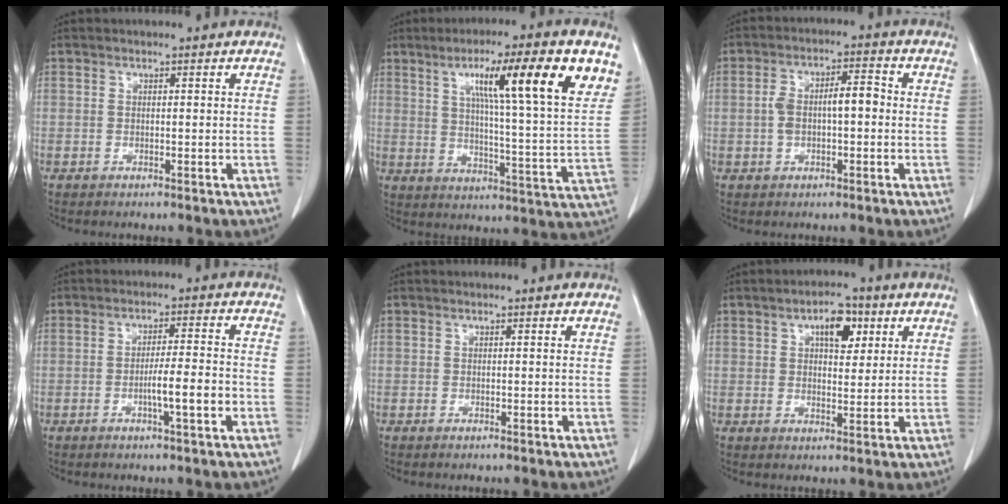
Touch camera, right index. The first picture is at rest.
{"total": 18.7, "force": [9.0, 0.4, 16.4], "torque": [-0.237, 0.007, 0.127]}
{"total": 6.6, "force": [-0.3, 2.5, 6.1], "torque": [-0.125, 0.028, -0.006]}
{"total": 6.3, "force": [-2.1, 0.1, 6.0], "torque": [-0.098, 0.000, -0.033]}
{"total": 0.0}
{"total": 5.9, "force": [2.6, 2.7, 4.5], "torque": [-0.072, 0.009, 0.040]}